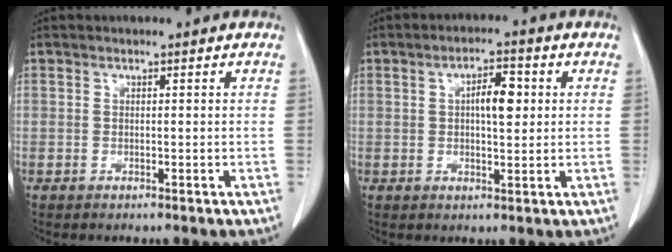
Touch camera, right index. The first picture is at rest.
{"total": 5.2, "force": [1.1, 1.8, 4.7], "torque": [-0.075, 0.009, 0.017]}